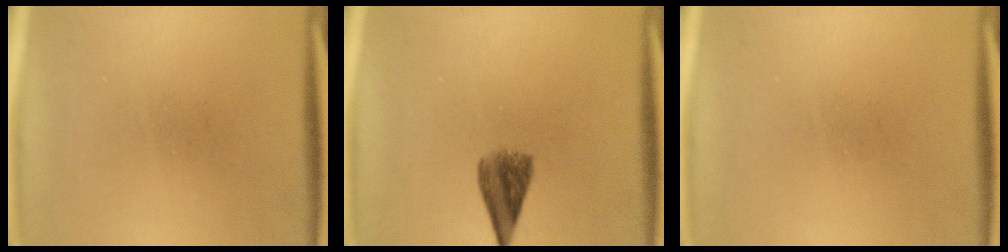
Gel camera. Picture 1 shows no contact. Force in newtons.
{"total": 5.0}
{"total": 0.0}